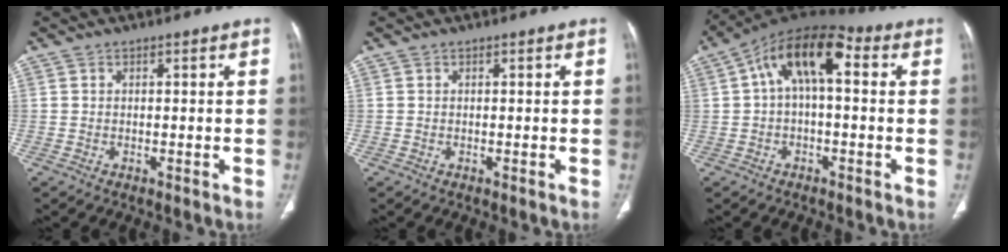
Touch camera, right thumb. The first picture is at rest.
{"total": 0.0}
{"total": 12.9, "force": [2.6, 6.4, 10.9], "torque": [-0.170, 0.040, 0.034]}